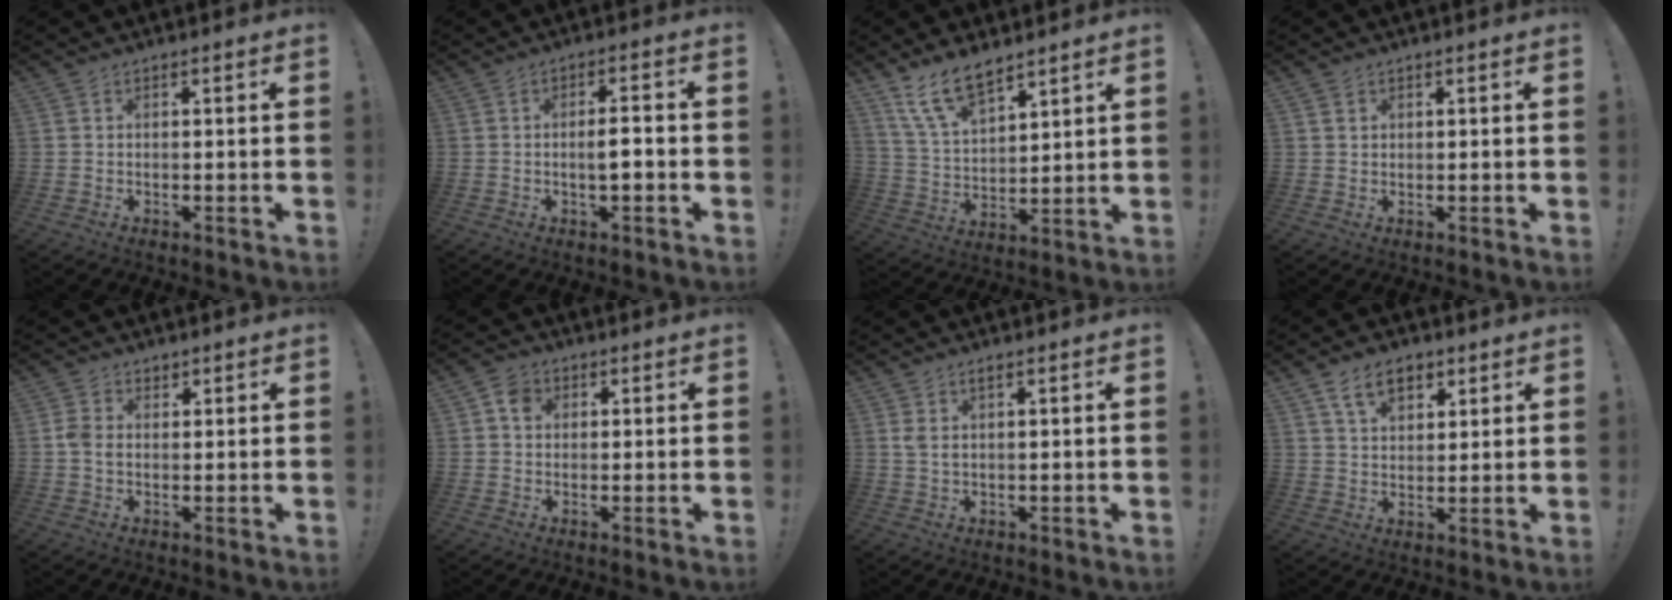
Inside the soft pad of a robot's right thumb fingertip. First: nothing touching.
{"total": 4.3, "force": [-1.2, 0.8, 4.1], "torque": [-0.066, 0.003, -0.024]}
{"total": 12.1, "force": [9.0, 5.3, 6.1], "torque": [-0.115, -0.046, 0.172]}
{"total": 1.4, "force": [1.0, 1.0, -0.1], "torque": [0.002, 0.004, 0.019]}
{"total": 3.5, "force": [1.1, 2.6, 2.1], "torque": [-0.033, -0.003, 0.021]}
{"total": 4.6, "force": [1.2, 3.9, 2.3], "torque": [-0.038, 0.009, 0.023]}
{"total": 2.2, "force": [1.1, 0.8, 1.8], "torque": [-0.038, 0.001, 0.020]}
{"total": 8.7, "force": [4.9, 5.4, 4.9], "torque": [-0.079, -0.006, 0.092]}